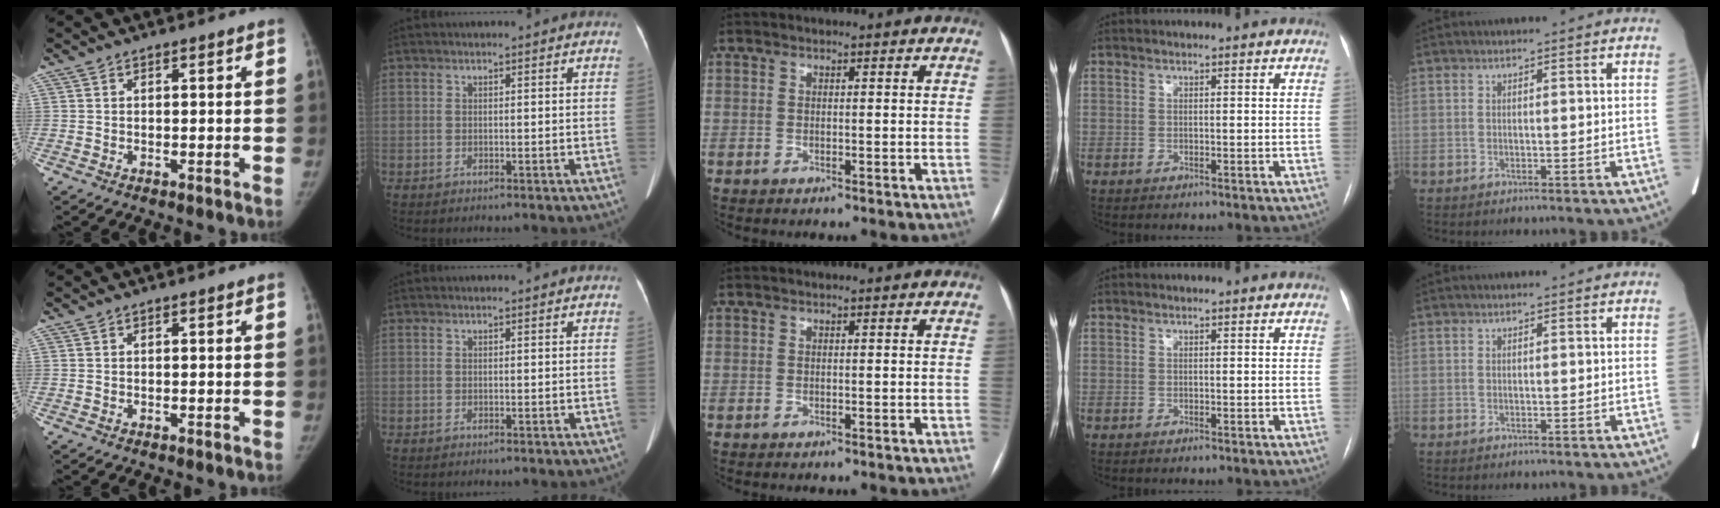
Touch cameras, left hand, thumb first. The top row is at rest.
{}